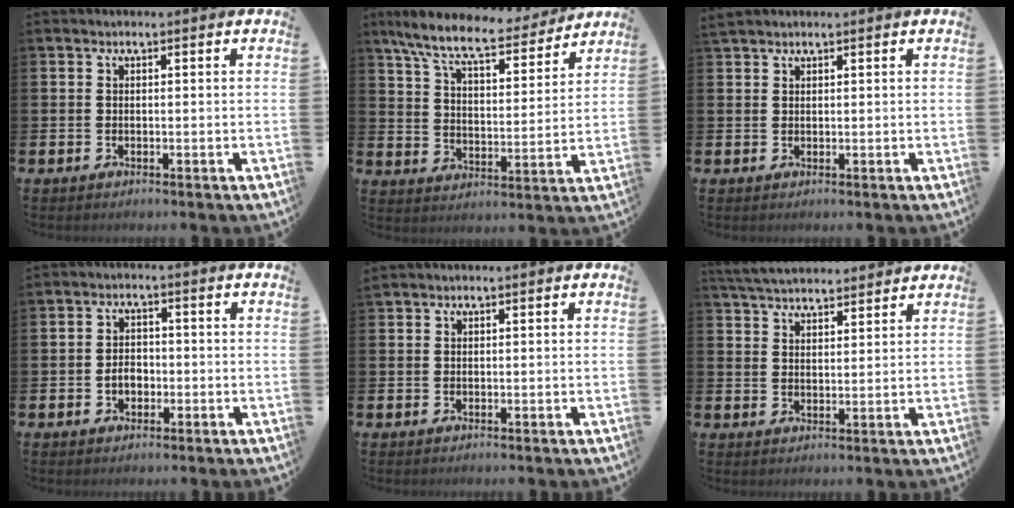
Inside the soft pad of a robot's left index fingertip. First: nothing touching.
{"total": 9.6, "force": [8.5, 1.8, 4.1], "torque": [-0.111, -0.047, 0.146]}
{"total": 1.3, "force": [1.2, 0.4, 0.2], "torque": [-0.004, 0.003, 0.023]}
{"total": 2.7, "force": [-0.8, 2.0, 1.6], "torque": [-0.023, 0.001, -0.020]}
{"total": 0.7, "force": [0.6, 0.2, 0.0], "torque": [0.002, 0.002, 0.011]}
{"total": 4.5, "force": [4.4, 0.7, 0.3], "torque": [-0.029, -0.020, 0.083]}